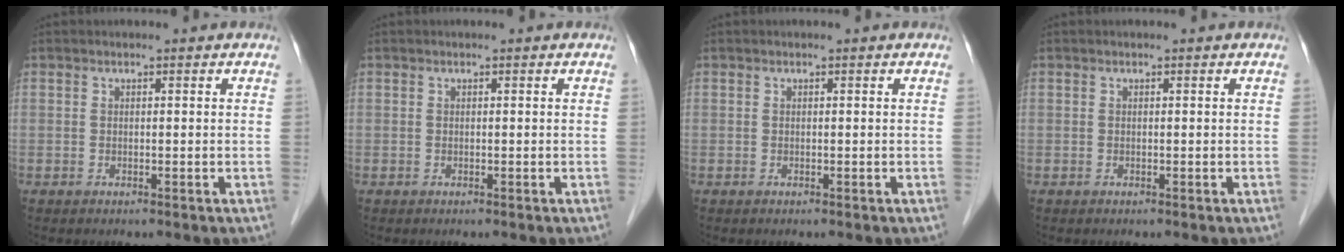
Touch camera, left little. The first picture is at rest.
{"total": 0.0}
{"total": 0.0}
{"total": 0.0}